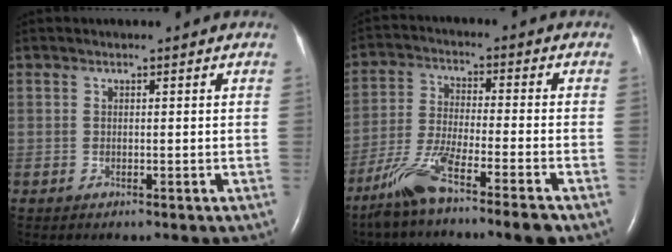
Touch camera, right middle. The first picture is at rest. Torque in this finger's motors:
{"motor_torque": [1.14, -1.00, 0.24, 0.13]}